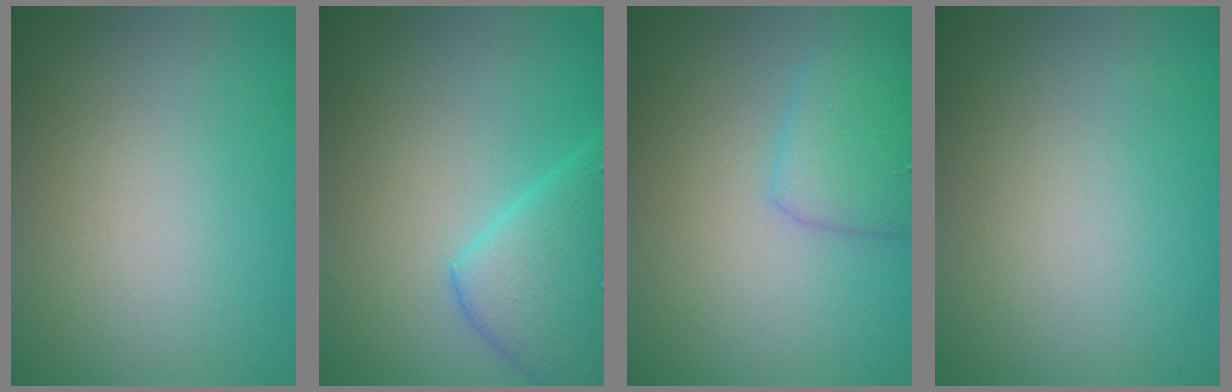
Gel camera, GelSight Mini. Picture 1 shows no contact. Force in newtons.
{"total": 5.2, "press": 5.2, "slide": 0.2}
{"total": 2.8, "press": 2.8, "slide": 0.1}
{"total": 0.0}